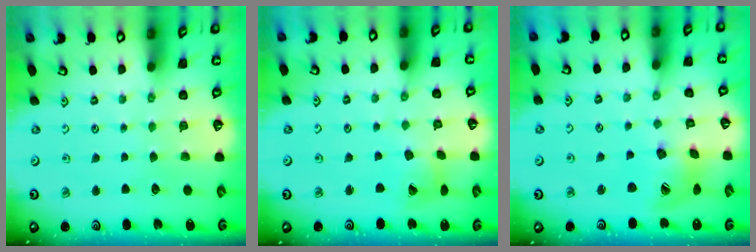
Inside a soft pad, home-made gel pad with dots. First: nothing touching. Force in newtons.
{"total": 9.5, "press": 9.4, "slide": 1.3}
{"total": 15.2, "press": 15.0, "slide": 2.3}